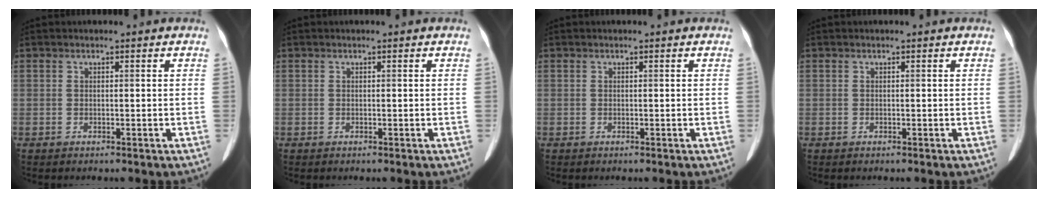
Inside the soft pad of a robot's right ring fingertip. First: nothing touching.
{"total": 0.0}
{"total": 0.0}
{"total": 0.0}